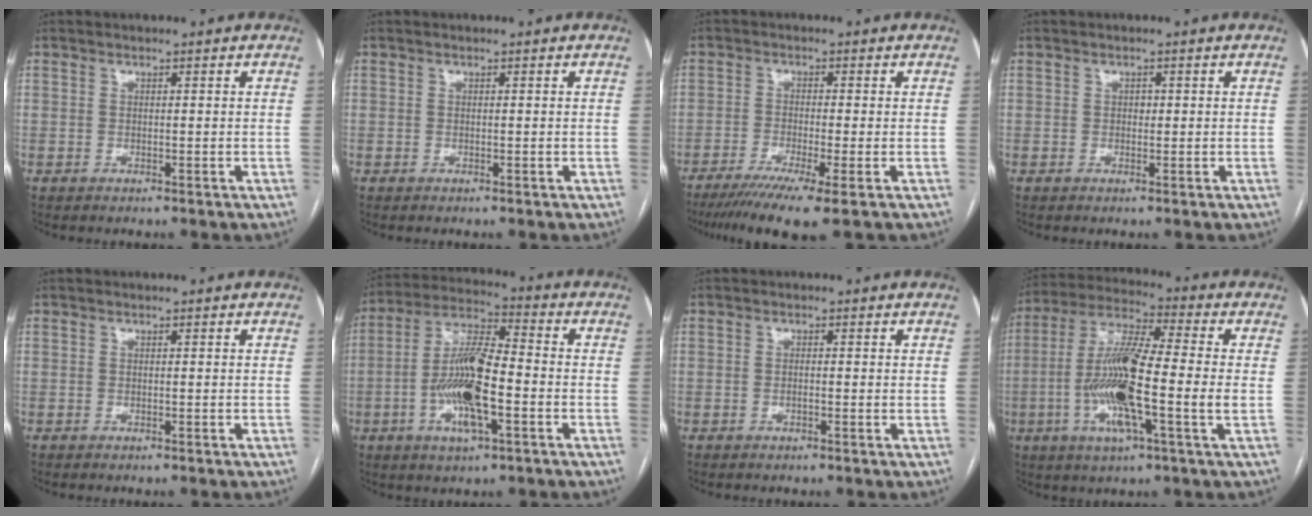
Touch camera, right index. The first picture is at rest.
{"total": 0.0}
{"total": 8.7, "force": [-5.7, -0.3, 6.6], "torque": [-0.105, -0.019, -0.090]}
{"total": 0.9, "force": [0.1, 0.7, 0.6], "torque": [-0.006, 0.002, -0.001]}
{"total": 0.0}
{"total": 13.0, "force": [-3.3, 3.0, 12.2], "torque": [-0.245, 0.003, -0.060]}
{"total": 0.9, "force": [-0.1, 0.2, 0.9], "torque": [-0.016, 0.000, -0.003]}
{"total": 15.6, "force": [-2.5, 1.1, 15.3], "torque": [-0.304, -0.005, -0.055]}